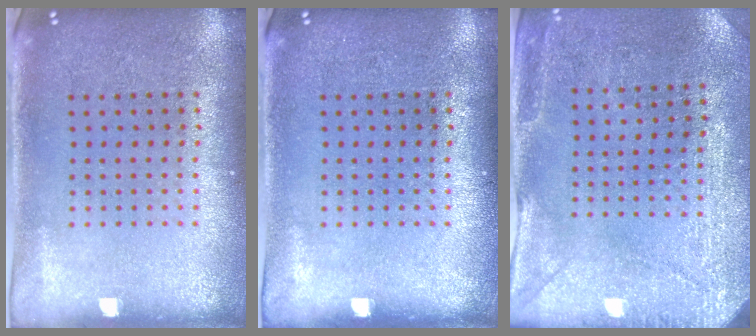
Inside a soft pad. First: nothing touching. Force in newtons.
{"total": 0.0}
{"total": 2.9, "press": 2.7, "slide": 1.0}